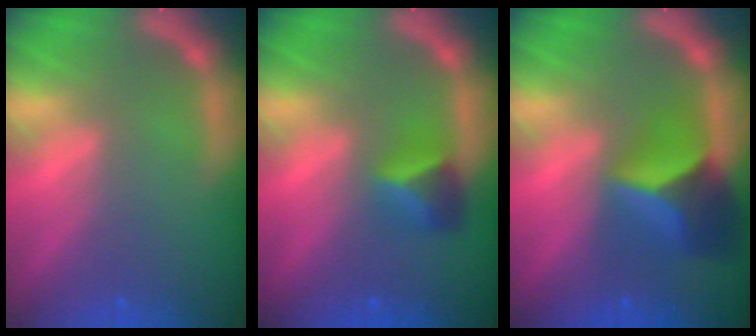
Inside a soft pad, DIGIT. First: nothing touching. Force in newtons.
{"total": 2.9}
{"total": 6.4}